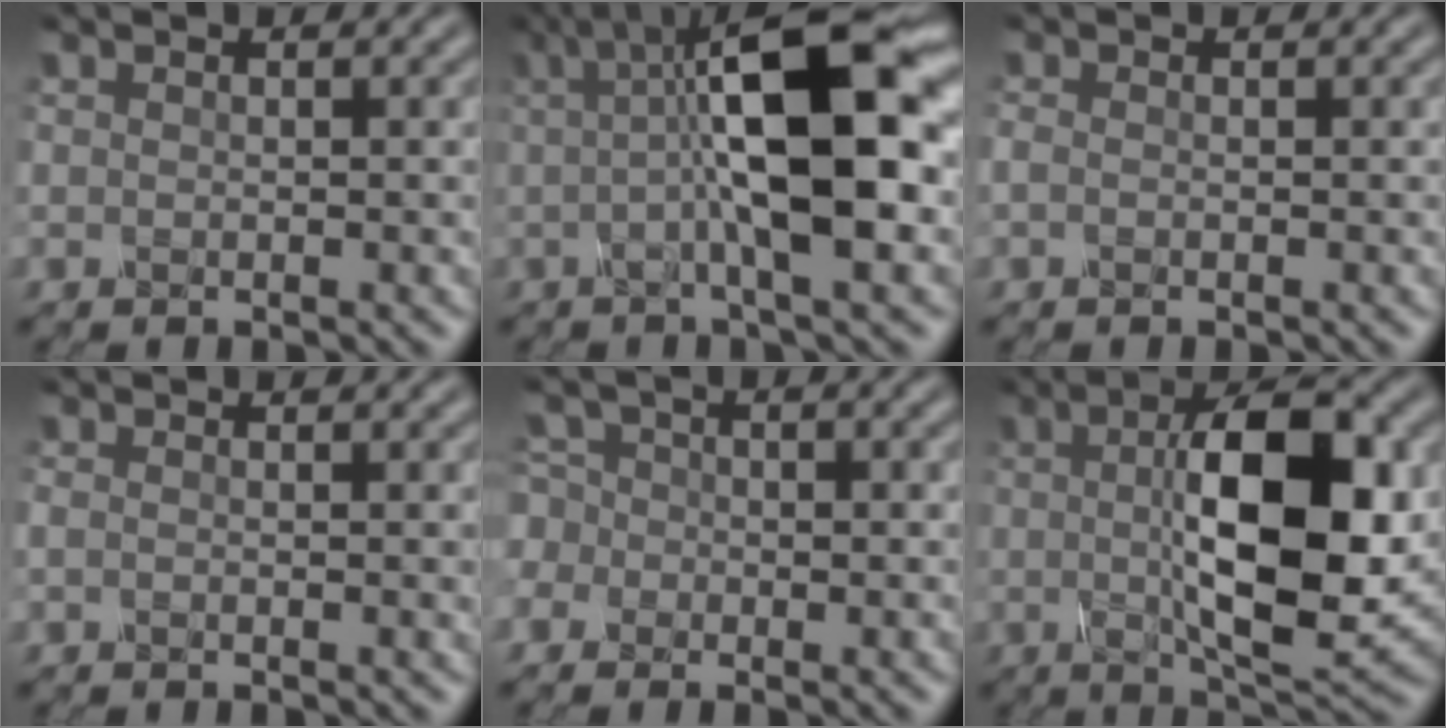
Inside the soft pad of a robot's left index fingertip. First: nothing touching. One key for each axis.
{"total": 12.0, "fx": 1.4, "fy": 3.3, "fz": 11.5, "tx": -0.176, "ty": 0.020, "tz": 0.015}
{"total": 0.5, "fx": -0.3, "fy": 0.2, "fz": 0.3, "tx": -0.009, "ty": -0.002, "tz": -0.008}
{"total": 0.9, "fx": -0.1, "fy": 0.3, "fz": 0.9, "tx": -0.016, "ty": -0.004, "tz": -0.004}
{"total": 3.2, "fx": -0.8, "fy": 3.0, "fz": 0.8, "tx": -0.010, "ty": 0.018, "tz": -0.036}
{"total": 11.8, "fx": 0.8, "fy": 4.0, "fz": 11.0, "tx": -0.168, "ty": 0.001, "tz": 0.011}